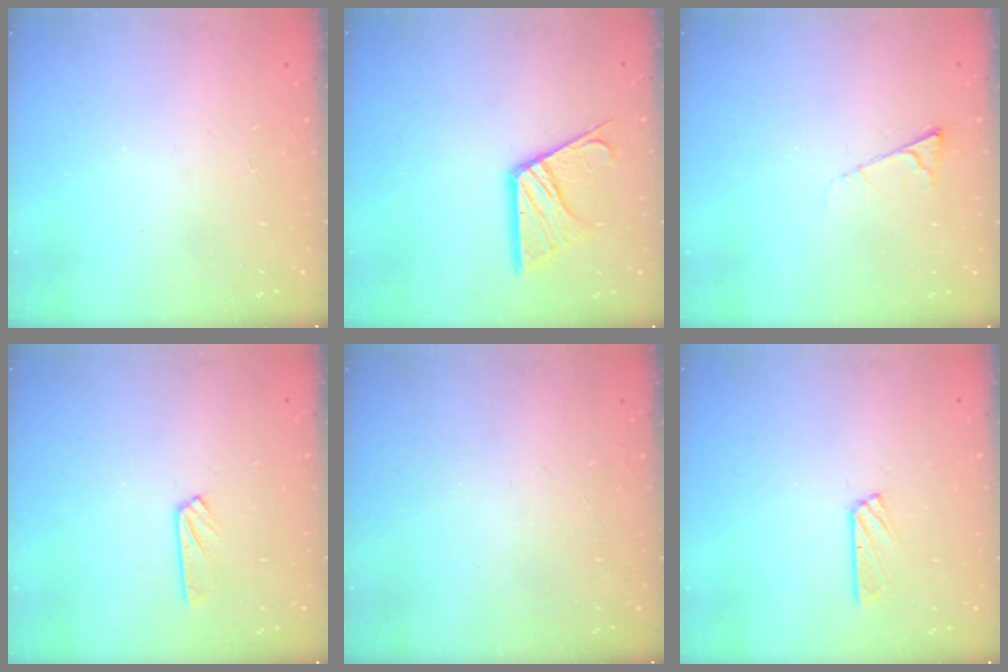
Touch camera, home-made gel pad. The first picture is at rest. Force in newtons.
{"total": 14.0, "press": 13.9, "slide": 1.3}
{"total": 5.5, "press": 5.4, "slide": 0.8}
{"total": 4.0, "press": 4.0, "slide": 0.4}
{"total": 0.0}
{"total": 6.1, "press": 6.1, "slide": 0.3}